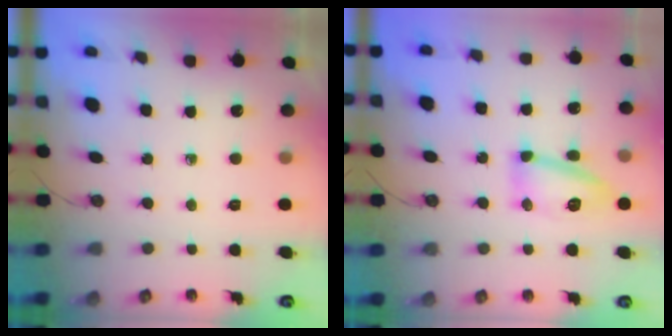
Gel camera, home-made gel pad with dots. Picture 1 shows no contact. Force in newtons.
{"total": 11.4, "press": 11.4, "slide": 0.6}